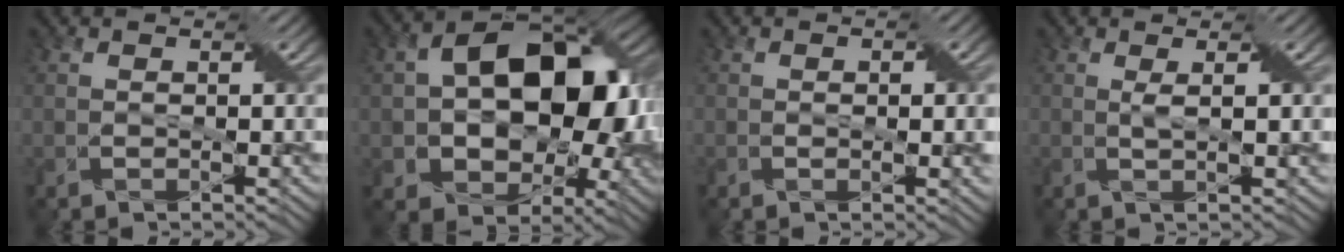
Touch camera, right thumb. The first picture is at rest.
{"total": 17.1, "force": [0.8, 11.5, 12.5], "torque": [-0.179, -0.013, 0.021]}
{"total": 2.8, "force": [0.1, 0.8, 2.7], "torque": [-0.039, 0.001, 0.003]}
{"total": 1.6, "force": [0.3, -0.1, 1.6], "torque": [-0.031, 0.004, 0.003]}